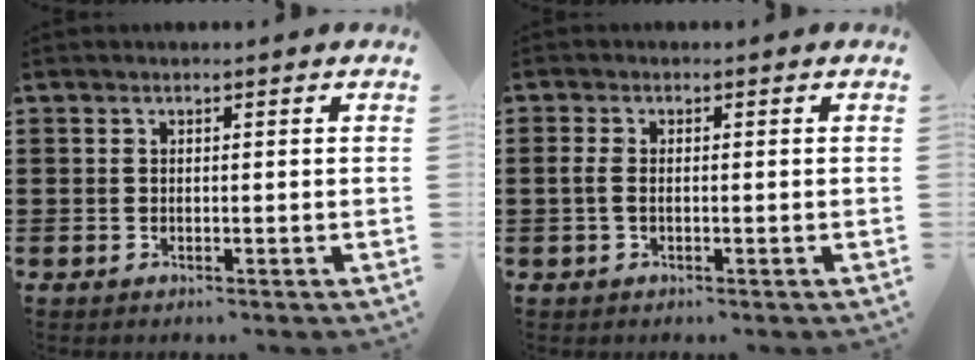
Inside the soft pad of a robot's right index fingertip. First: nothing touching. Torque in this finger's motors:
{"motor_torque": [0.96, 0.98, 0.02, 0.02]}